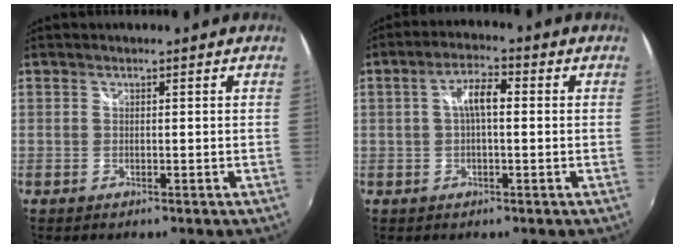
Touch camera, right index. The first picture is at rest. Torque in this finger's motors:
{"motor_torque": [0.25, -0.16, 0.35, 0.08]}